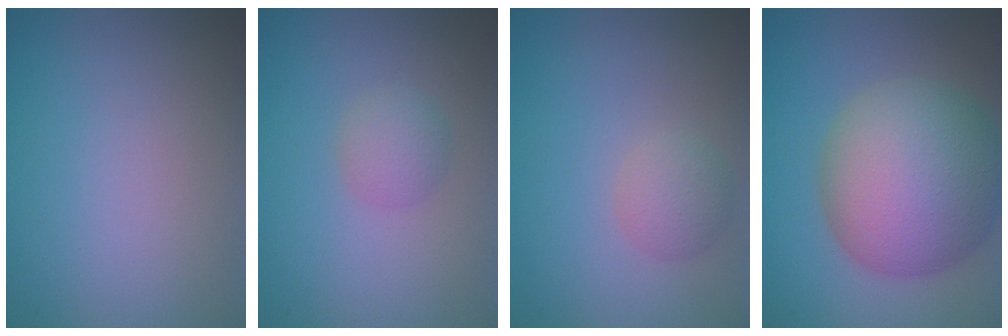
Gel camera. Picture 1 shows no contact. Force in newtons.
{"total": 2.0, "press": 2.0, "slide": 0.0}
{"total": 2.2, "press": 2.2, "slide": 0.1}
{"total": 12.7, "press": 12.7, "slide": 0.6}